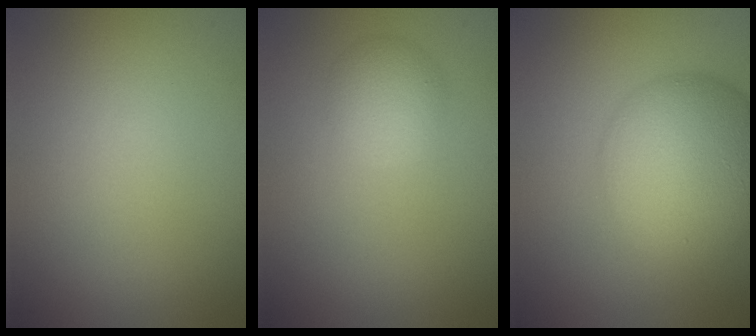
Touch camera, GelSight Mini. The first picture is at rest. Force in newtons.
{"total": 2.4, "press": 2.4, "slide": 0.0}
{"total": 9.7, "press": 9.7, "slide": 0.3}